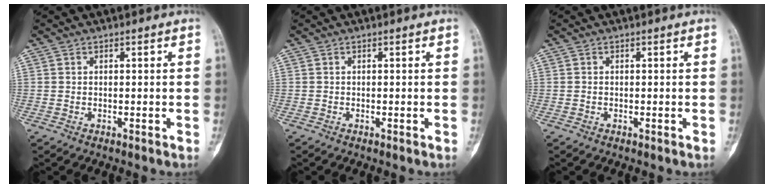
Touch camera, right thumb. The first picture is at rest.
{"total": 0.0}
{"total": 0.0}